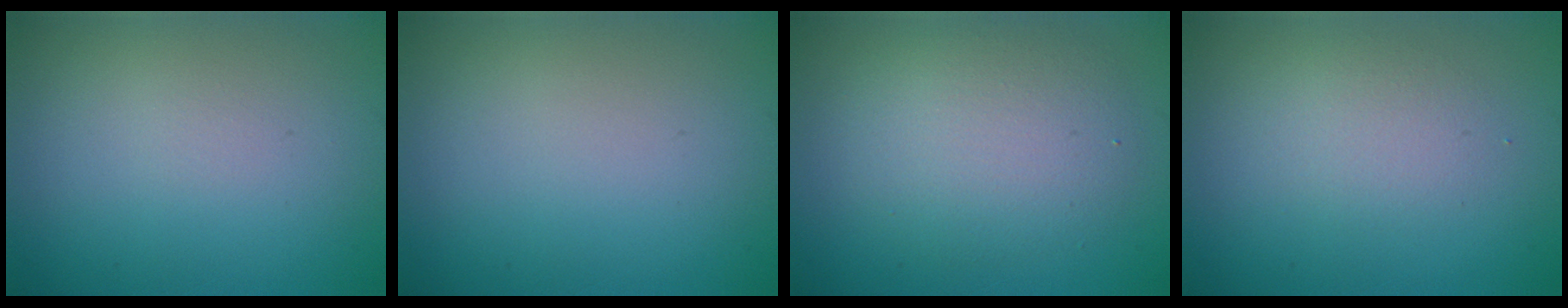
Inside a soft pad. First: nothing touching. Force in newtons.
{"total": 0.0}
{"total": 4.6, "press": 4.6, "slide": 0.4}
{"total": 1.9, "press": 1.9, "slide": 0.0}